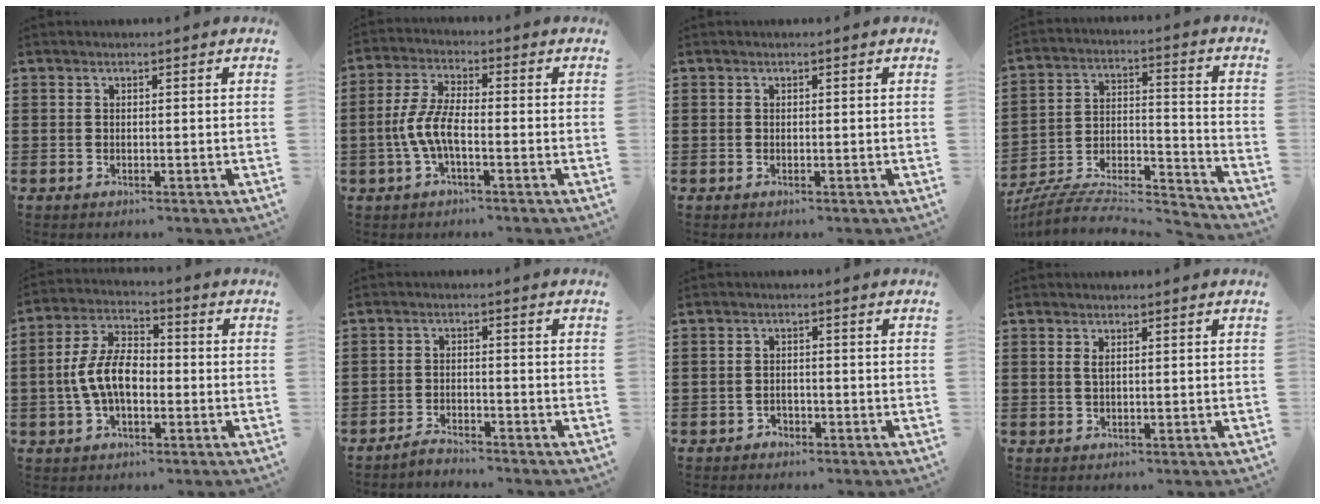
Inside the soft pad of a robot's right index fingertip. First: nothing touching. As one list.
[{"total": 6.2, "force": [-1.9, 2.2, 5.5], "torque": [-0.137, -0.009, -0.044]}, {"total": 0.0}, {"total": 8.4, "force": [-7.5, 2.0, 3.2], "torque": [-0.056, 0.004, -0.148]}, {"total": 8.3, "force": [-1.5, 4.6, 6.7], "torque": [-0.160, 0.003, -0.035]}, {"total": 2.2, "force": [-2.2, 0.2, 0.1], "torque": [-0.007, 0.007, -0.047]}, {"total": 1.4, "force": [-1.1, 0.8, 0.2], "torque": [-0.009, 0.001, -0.025]}, {"total": 0.9, "force": [0.3, 0.3, 0.8], "torque": [-0.018, 0.003, 0.006]}]